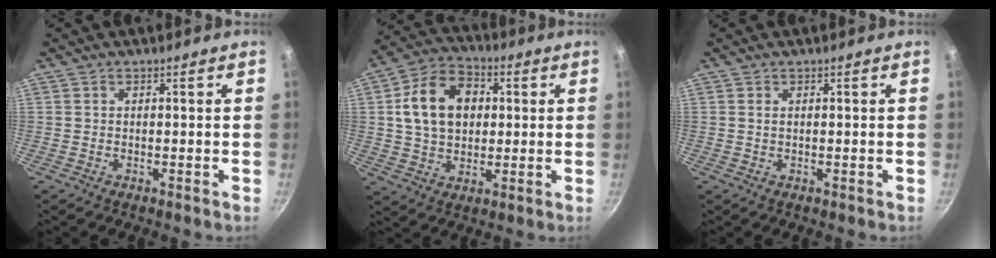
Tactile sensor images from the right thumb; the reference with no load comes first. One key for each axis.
{"total": 14.5, "fx": 2.6, "fy": 10.6, "fz": 9.6, "tx": -0.140, "ty": 0.014, "tz": 0.036}
{"total": 0.7, "fx": 0.2, "fy": 0.3, "fz": 0.5, "tx": -0.010, "ty": 0.001, "tz": 0.003}